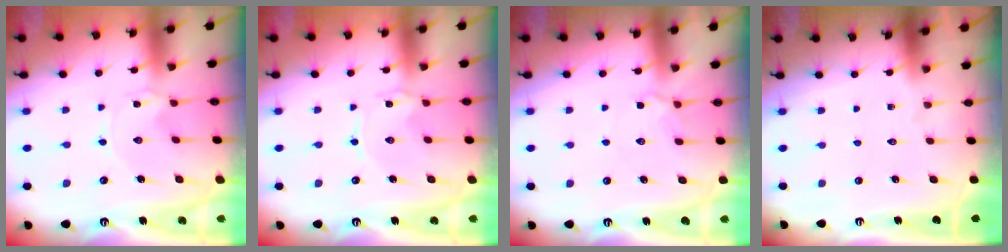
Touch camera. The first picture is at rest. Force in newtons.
{"total": 0.7, "press": 0.7, "slide": 0.2}
{"total": 3.0, "press": 2.9, "slide": 0.7}
{"total": 0.0}